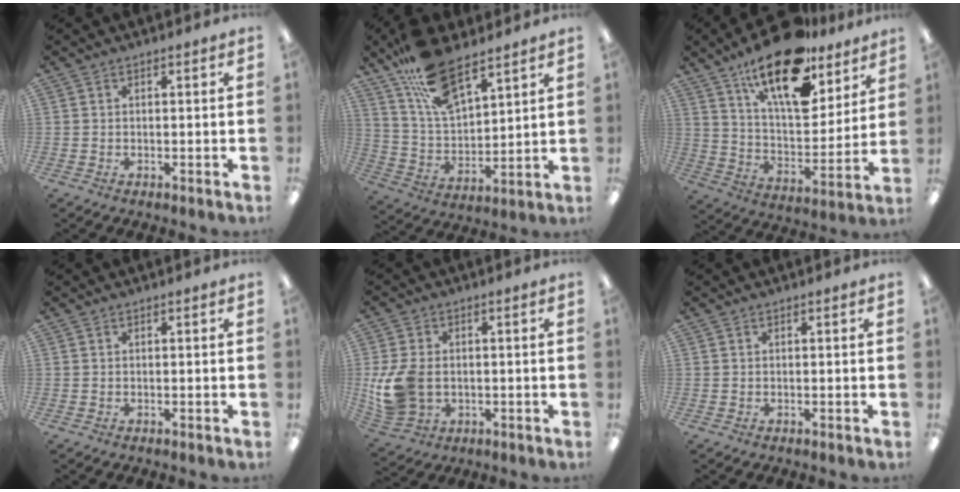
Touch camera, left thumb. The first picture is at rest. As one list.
[{"total": 16.4, "force": [11.4, 7.0, 9.5], "torque": [-0.187, -0.048, 0.209]}, {"total": 21.2, "force": [14.5, 8.6, 12.9], "torque": [-0.216, -0.082, 0.249]}, {"total": 0.0}, {"total": 11.4, "force": [-0.9, 8.4, 7.6], "torque": [-0.172, 0.005, -0.014]}, {"total": 0.0}]